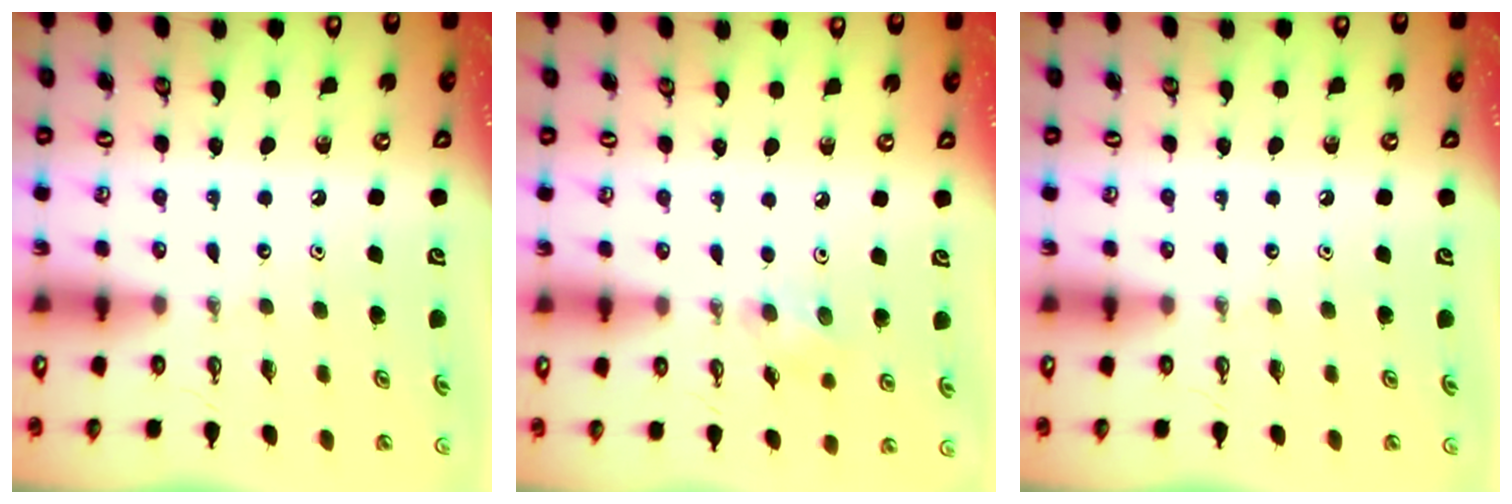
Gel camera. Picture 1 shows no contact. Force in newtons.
{"total": 6.6, "press": 5.5, "slide": 3.7}
{"total": 0.0}